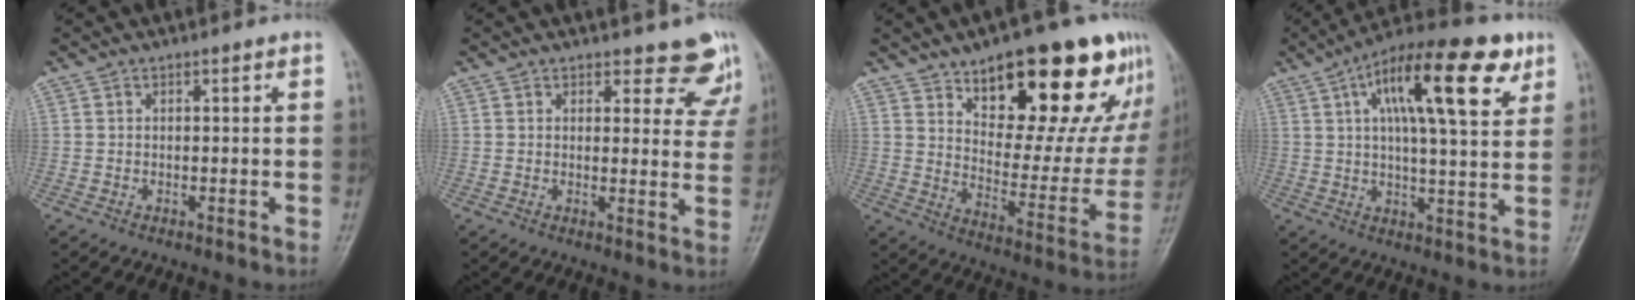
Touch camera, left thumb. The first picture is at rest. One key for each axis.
{"total": 6.8, "fx": 5.9, "fy": 3.0, "fz": 1.7, "tx": 0.025, "ty": -0.038, "tz": 0.052}
{"total": 26.4, "fx": 15.7, "fy": 10.9, "fz": 18.3, "tx": -0.195, "ty": -0.057, "tz": 0.232}
{"total": 19.0, "fx": 8.0, "fy": 6.3, "fz": 16.1, "tx": -0.233, "ty": -0.002, "tz": 0.118}